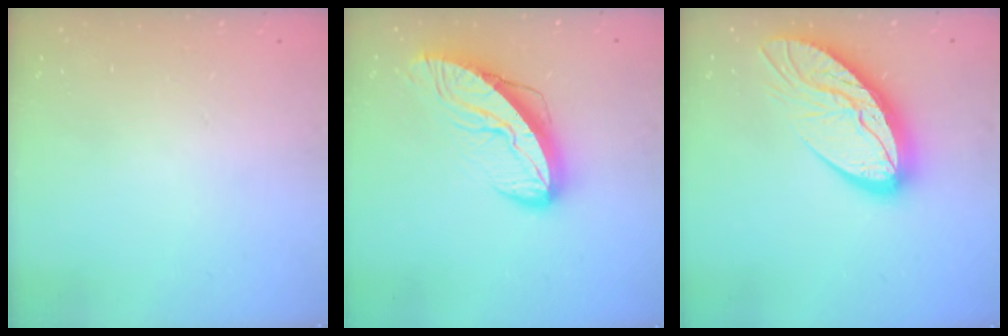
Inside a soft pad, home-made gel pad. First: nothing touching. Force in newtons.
{"total": 12.4, "press": 12.4, "slide": 1.1}
{"total": 15.5, "press": 15.4, "slide": 1.6}